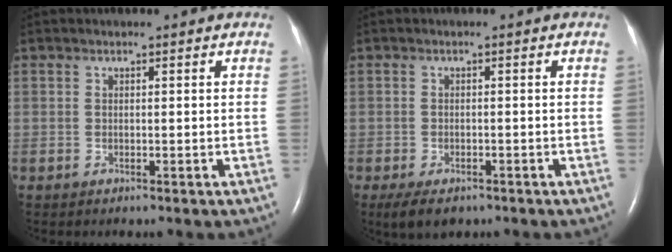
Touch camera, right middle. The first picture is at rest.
{"total": 4.4, "force": [-3.1, 2.1, 2.4], "torque": [-0.045, -0.008, -0.045]}